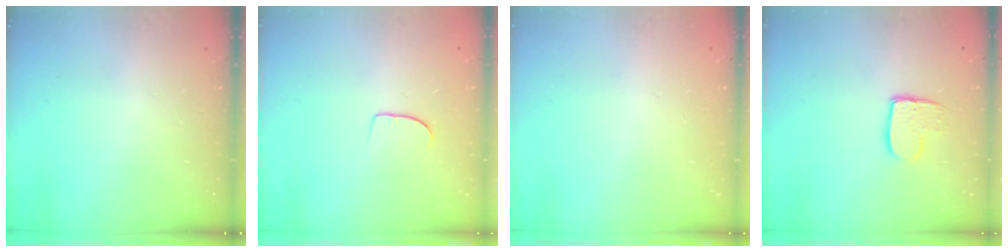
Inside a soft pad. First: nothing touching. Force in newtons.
{"total": 6.1, "press": 6.1, "slide": 0.4}
{"total": 0.0}
{"total": 9.0, "press": 9.0, "slide": 0.7}